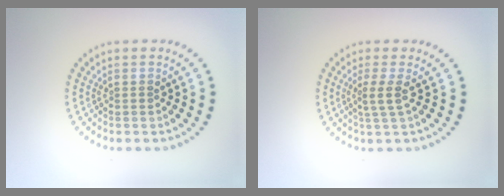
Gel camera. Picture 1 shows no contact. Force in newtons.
{"total": 1.8, "press": 1.4, "slide": 1.1}